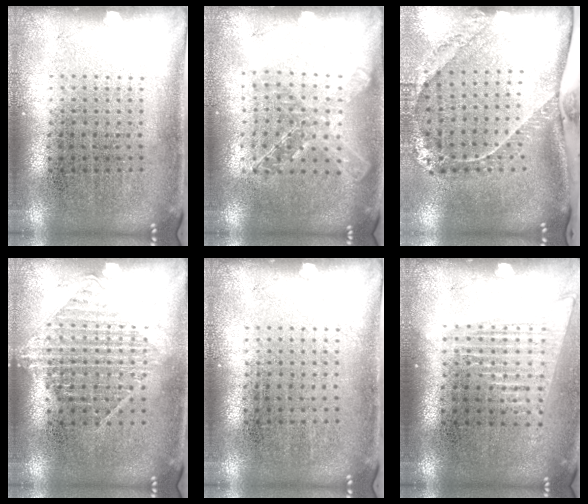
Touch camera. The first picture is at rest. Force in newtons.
{"total": 1.5, "press": 1.3, "slide": 0.6}
{"total": 2.4, "press": 1.7, "slide": 1.8}
{"total": 1.0, "press": 1.0, "slide": 0.4}
{"total": 0.0}
{"total": 1.4, "press": 1.3, "slide": 0.6}